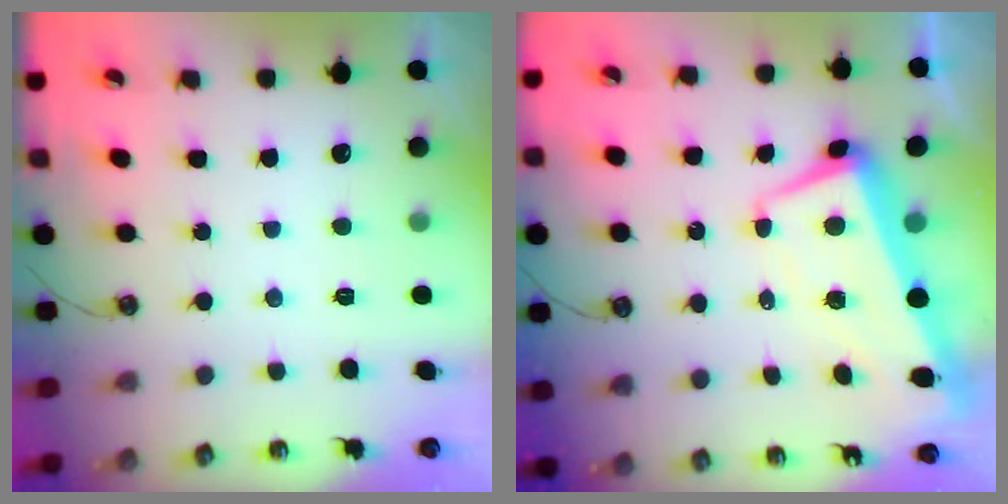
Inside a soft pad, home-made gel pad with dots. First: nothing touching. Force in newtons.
{"total": 6.2, "press": 5.8, "slide": 2.4}